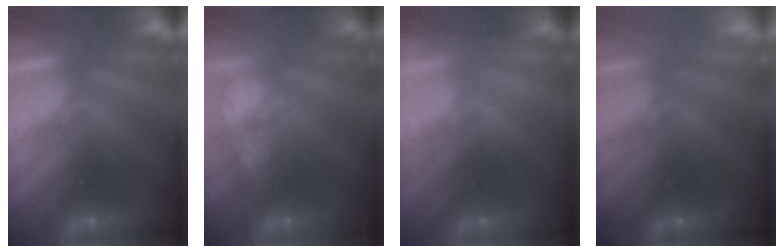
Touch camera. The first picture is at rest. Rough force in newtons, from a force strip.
{"total": 4.8}
{"total": 2.3}
{"total": 2.3}